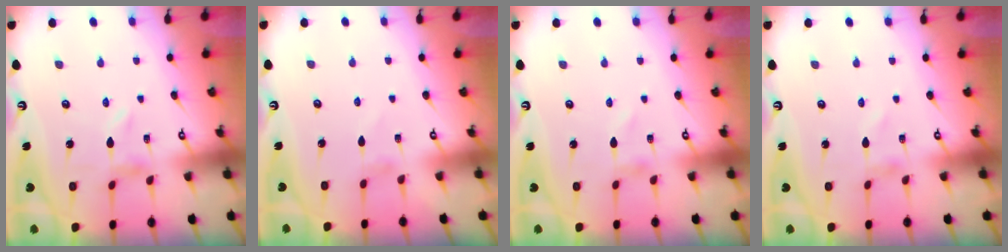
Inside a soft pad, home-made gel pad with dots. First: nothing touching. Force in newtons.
{"total": 0.7, "press": 0.7, "slide": 0.1}
{"total": 0.6, "press": 0.6, "slide": 0.1}
{"total": 0.9, "press": 0.9, "slide": 0.1}